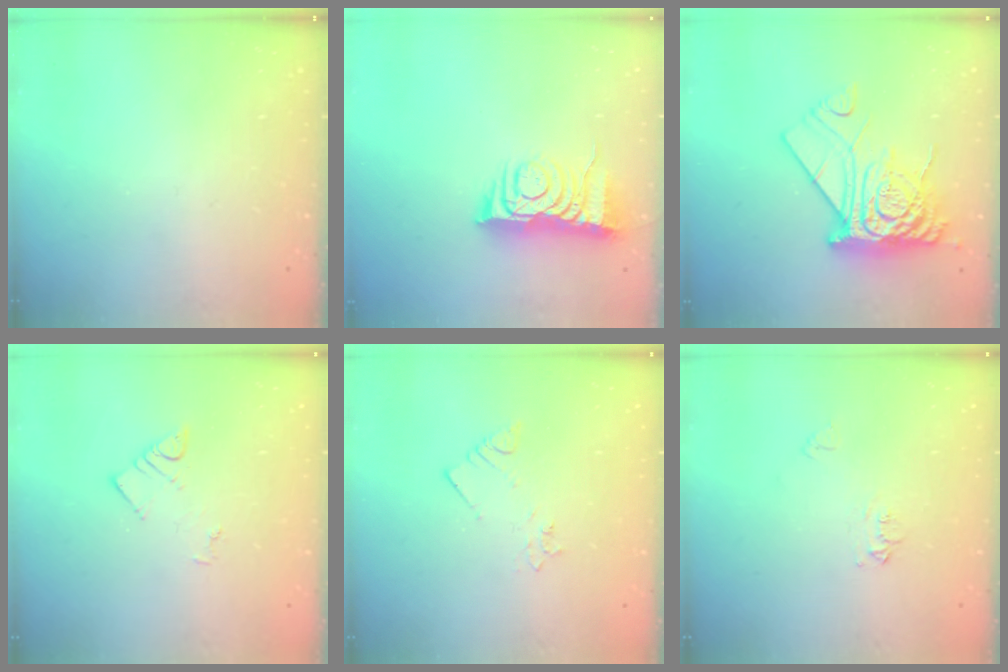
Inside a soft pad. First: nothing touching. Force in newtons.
{"total": 8.4, "press": 8.4, "slide": 0.8}
{"total": 15.8, "press": 15.8, "slide": 1.6}
{"total": 4.1, "press": 4.1, "slide": 0.2}
{"total": 2.1, "press": 2.1, "slide": 0.4}
{"total": 5.0, "press": 5.0, "slide": 0.6}